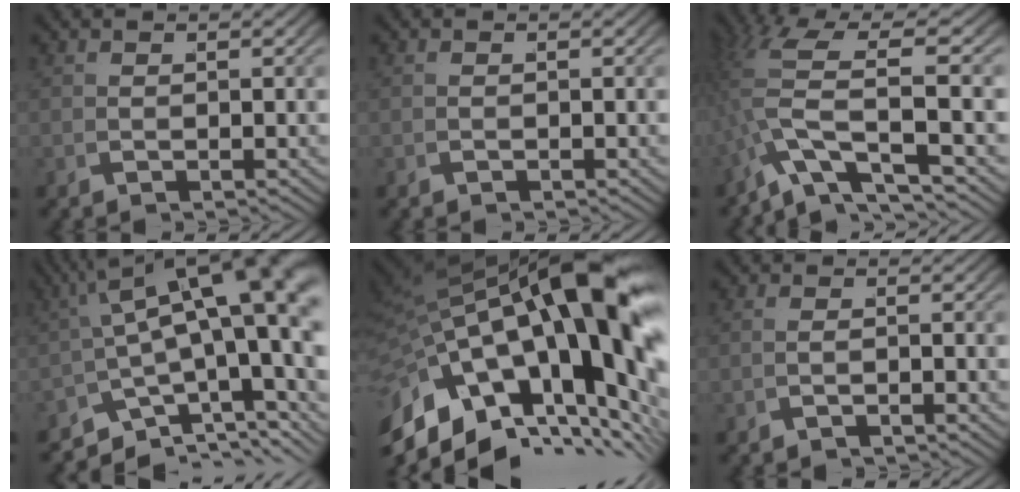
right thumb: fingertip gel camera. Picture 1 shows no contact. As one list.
[{"total": 0.0}, {"total": 6.7, "force": [0.2, 2.9, 6.1], "torque": [-0.135, -0.016, 0.020]}, {"total": 16.3, "force": [-0.2, 9.5, 13.2], "torque": [-0.178, -0.024, 0.006]}, {"total": 24.8, "force": [0.0, 14.4, 20.2], "torque": [-0.359, -0.037, 0.024]}, {"total": 1.1, "force": [-1.1, 0.2, 0.2], "torque": [-0.007, -0.001, -0.017]}]